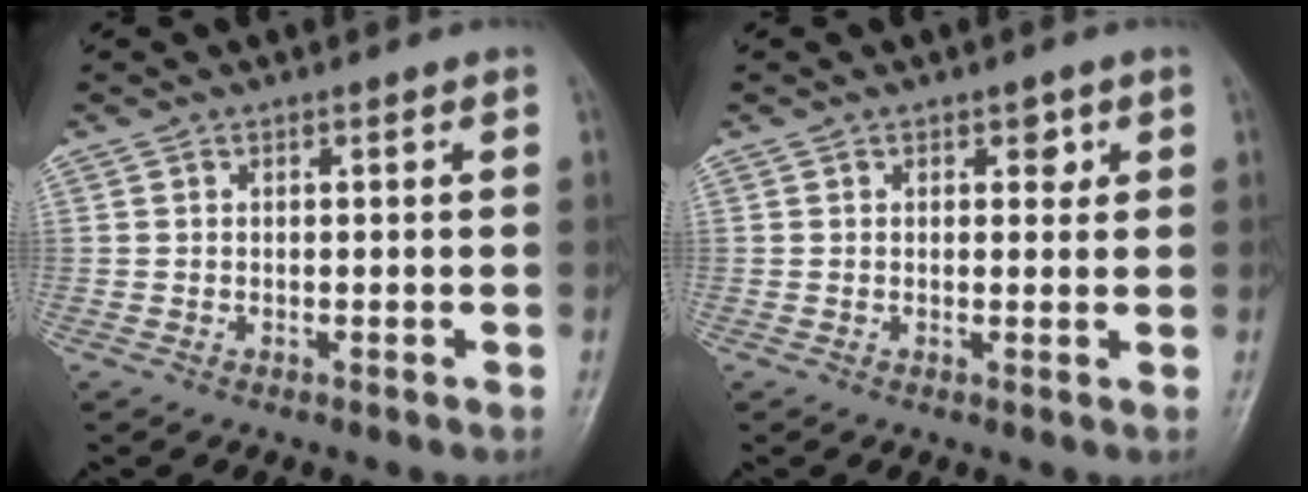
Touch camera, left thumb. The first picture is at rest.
{"total": 2.3, "force": [1.0, 1.6, 1.3], "torque": [0.004, -0.001, 0.010]}